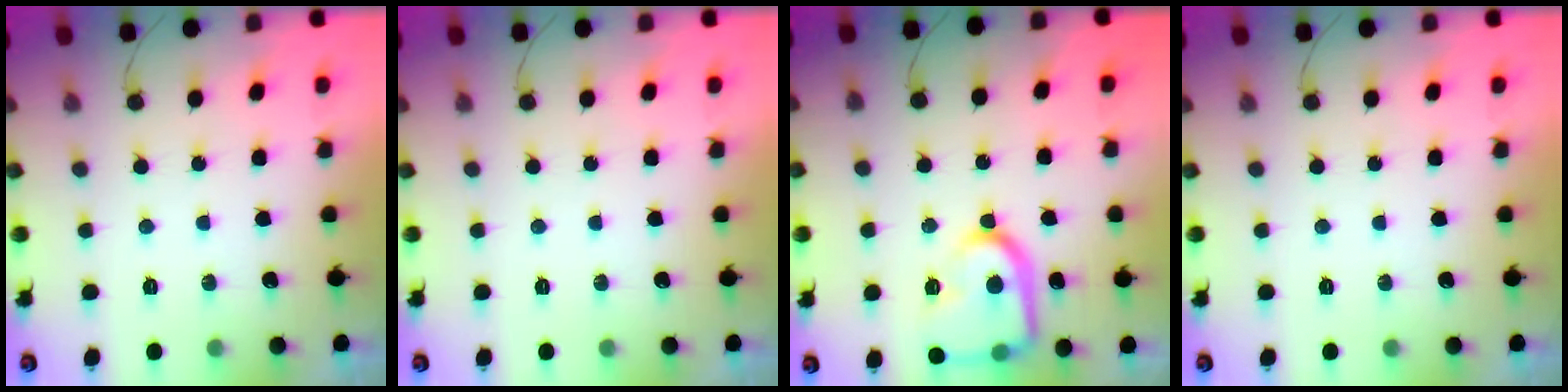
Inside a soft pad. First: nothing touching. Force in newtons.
{"total": 0.0}
{"total": 18.3, "press": 18.2, "slide": 1.6}
{"total": 0.0}